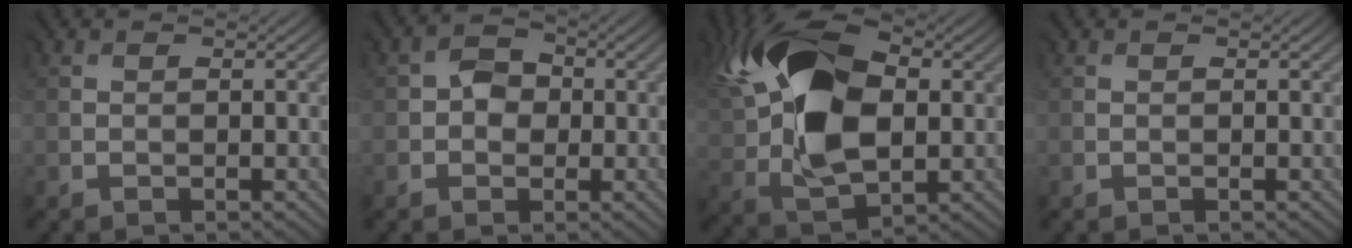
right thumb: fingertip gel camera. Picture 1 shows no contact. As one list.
[{"total": 3.1, "force": [-0.1, 2.7, 1.5], "torque": [-0.018, 0.005, -0.006]}, {"total": 14.7, "force": [3.3, 8.5, 11.5], "torque": [-0.239, 0.029, 0.043]}, {"total": 0.0}]